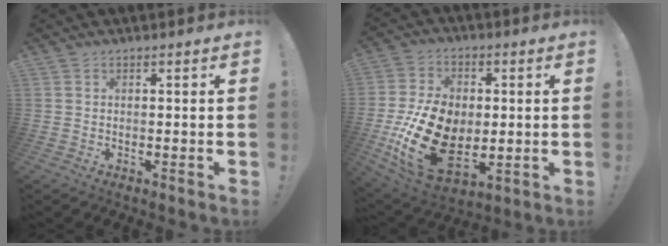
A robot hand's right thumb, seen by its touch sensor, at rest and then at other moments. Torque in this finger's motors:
{"motor_torque": [0.37, 1.04, 2.15, -0.62, 0.60]}